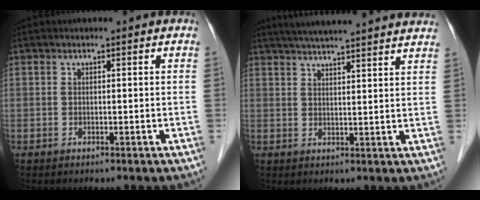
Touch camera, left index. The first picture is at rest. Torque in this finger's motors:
{"motor_torque": [-0.39, -0.91, 0.42, 0.09]}